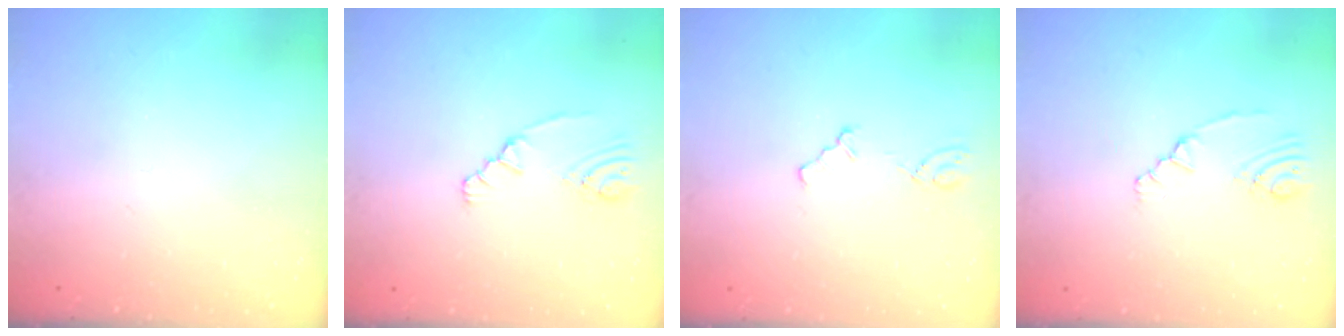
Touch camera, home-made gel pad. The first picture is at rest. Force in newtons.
{"total": 2.5, "press": 2.2, "slide": 1.1}
{"total": 1.8, "press": 1.7, "slide": 0.4}
{"total": 1.8, "press": 1.5, "slide": 1.0}